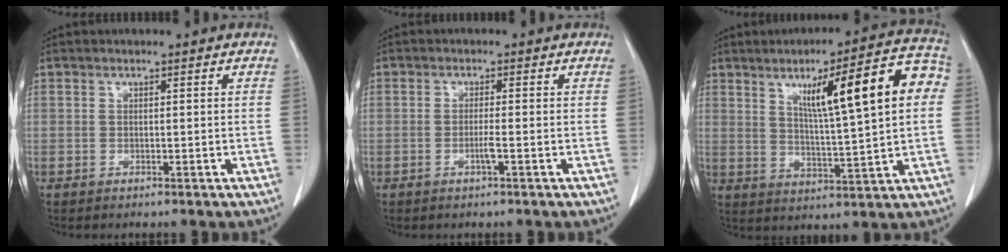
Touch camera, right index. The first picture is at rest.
{"total": 1.8, "force": [-0.7, -0.2, 1.6], "torque": [-0.033, -0.002, -0.015]}
{"total": 15.7, "force": [4.2, 1.6, 15.0], "torque": [-0.213, 0.027, 0.060]}